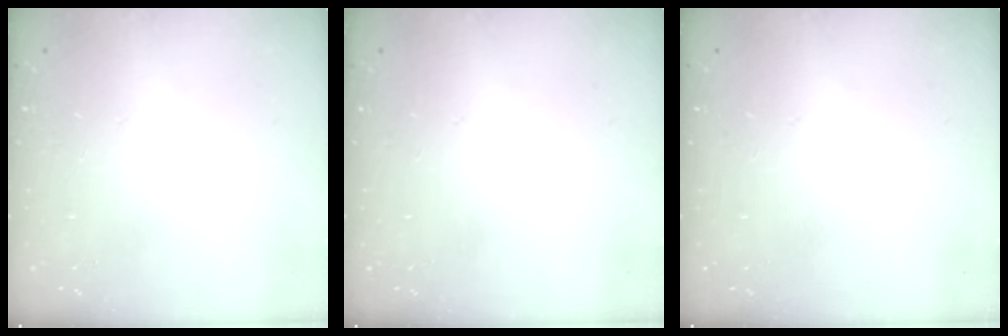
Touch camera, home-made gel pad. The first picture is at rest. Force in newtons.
{"total": 0.0}
{"total": 0.0}